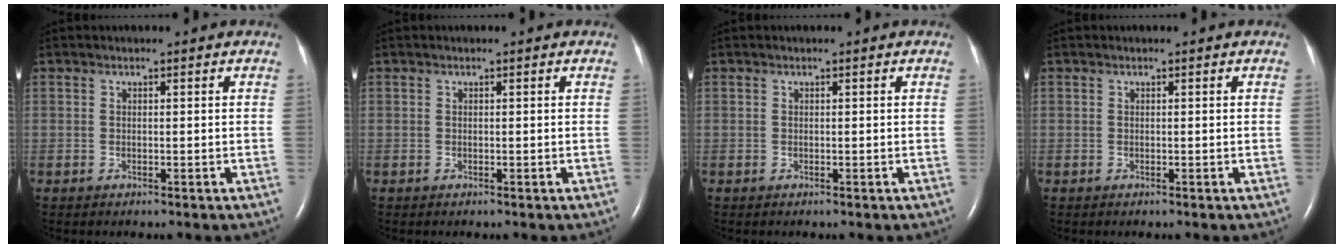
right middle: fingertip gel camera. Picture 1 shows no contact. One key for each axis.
{"total": 0.0}
{"total": 0.0}
{"total": 0.0}